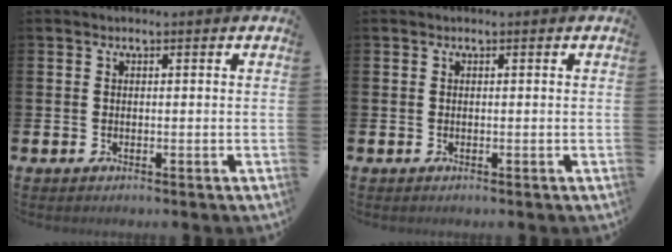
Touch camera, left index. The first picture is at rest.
{"total": 0.0}